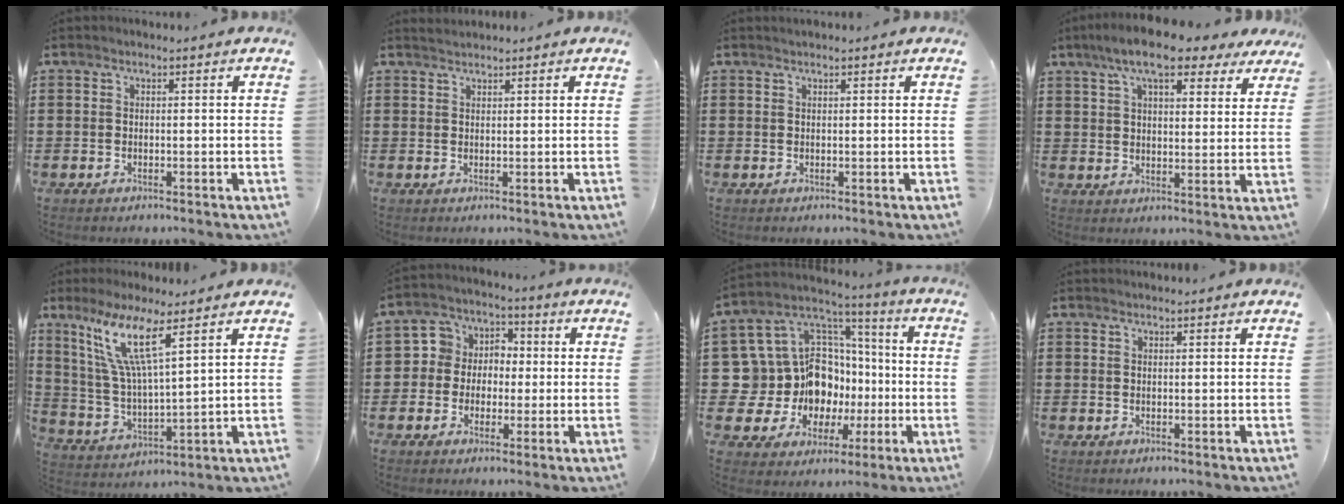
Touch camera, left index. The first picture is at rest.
{"total": 1.2, "force": [1.2, 0.1, 0.1], "torque": [-0.003, 0.002, 0.024]}
{"total": 0.6, "force": [0.6, 0.0, 0.3], "torque": [-0.005, 0.000, 0.012]}
{"total": 9.4, "force": [7.2, 2.5, 5.5], "torque": [-0.113, -0.007, 0.128]}
{"total": 10.9, "force": [7.1, 1.1, 8.2], "torque": [-0.185, -0.029, 0.120]}
{"total": 3.9, "force": [-0.6, 3.8, 0.3], "torque": [-0.028, 0.013, -0.020]}
{"total": 15.8, "force": [-2.1, 14.3, 6.4], "torque": [-0.147, -0.025, -0.007]}
{"total": 0.7, "force": [0.7, 0.1, 0.0], "torque": [-0.001, 0.000, 0.015]}